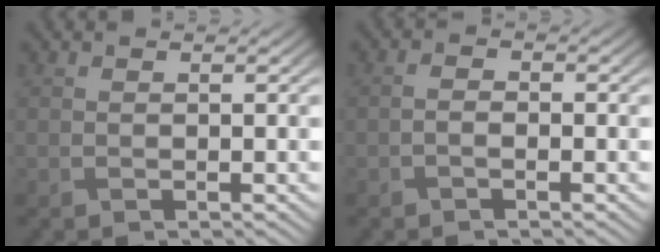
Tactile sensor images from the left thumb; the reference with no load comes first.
{"total": 1.2, "force": [-0.5, 0.6, 0.8], "torque": [-0.019, 0.002, -0.011]}